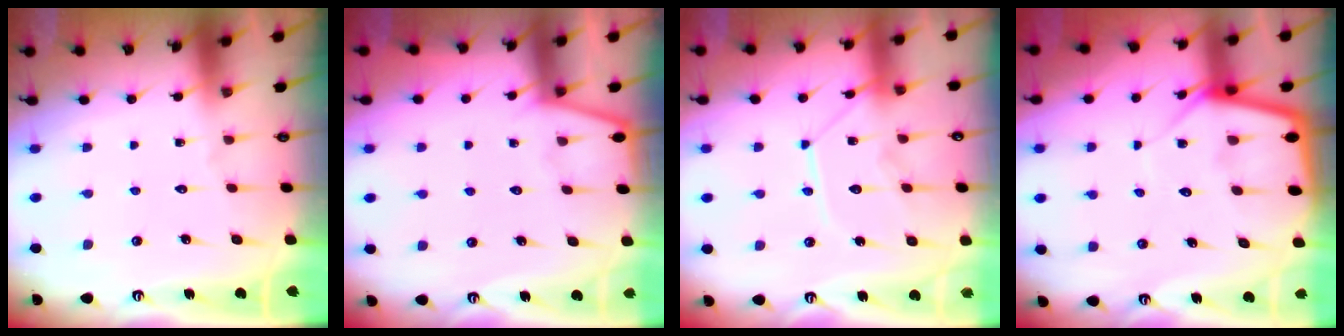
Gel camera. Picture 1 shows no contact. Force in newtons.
{"total": 2.4, "press": 2.4, "slide": 0.2}
{"total": 12.3, "press": 12.3, "slide": 1.2}
{"total": 6.6, "press": 6.6, "slide": 0.5}